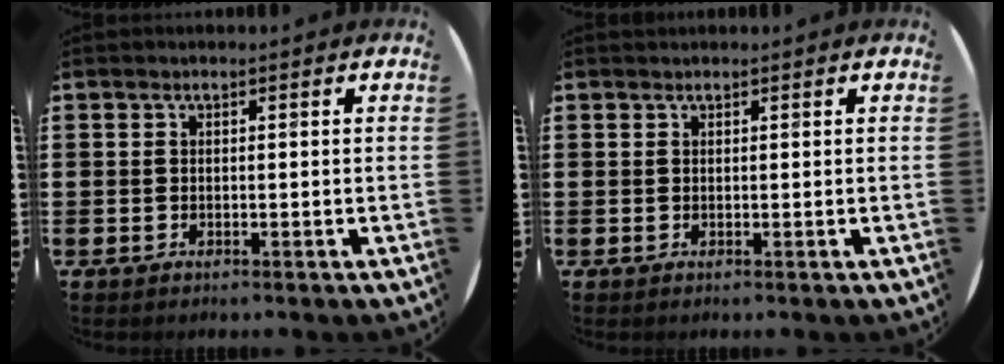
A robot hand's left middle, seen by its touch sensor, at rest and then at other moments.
{"total": 0.0}